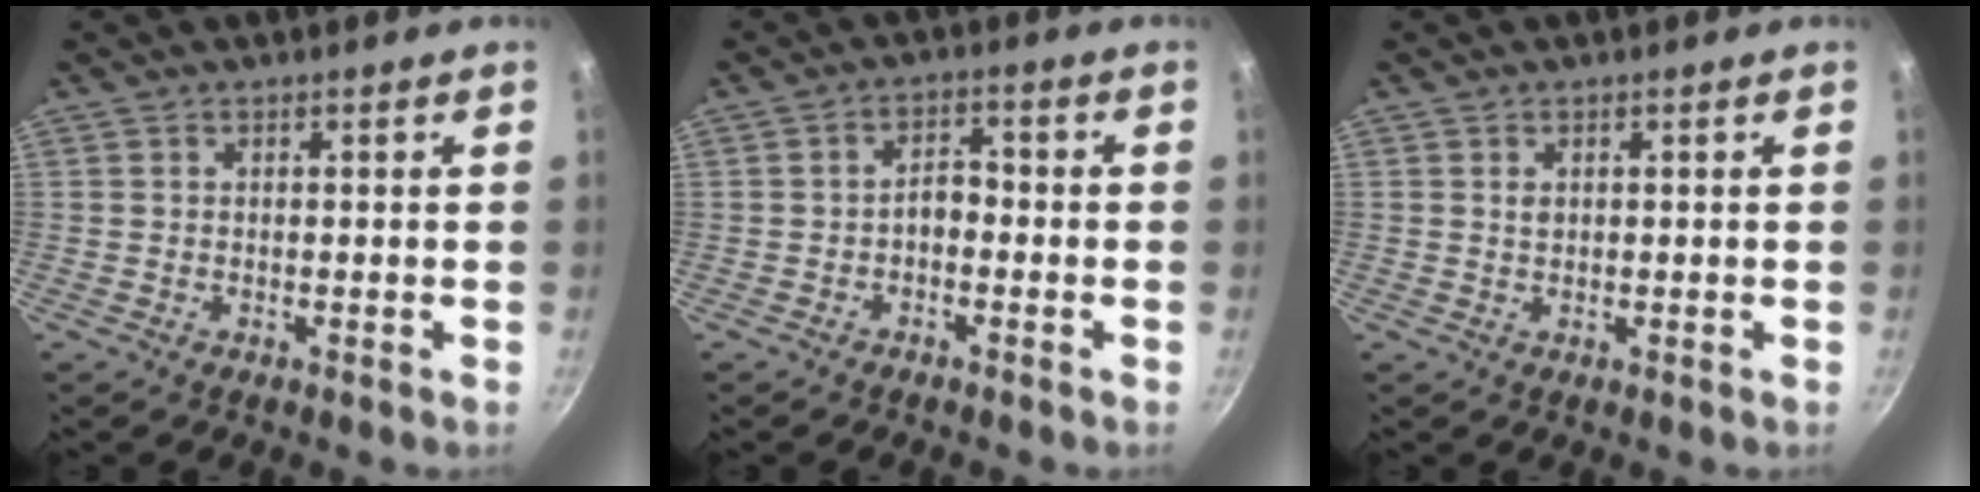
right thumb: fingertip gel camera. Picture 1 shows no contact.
{"total": 3.2, "force": [-1.3, 1.9, 2.2], "torque": [-0.022, 0.023, -0.024]}
{"total": 1.0, "force": [0.3, 0.8, 0.6], "torque": [-0.008, 0.000, 0.005]}